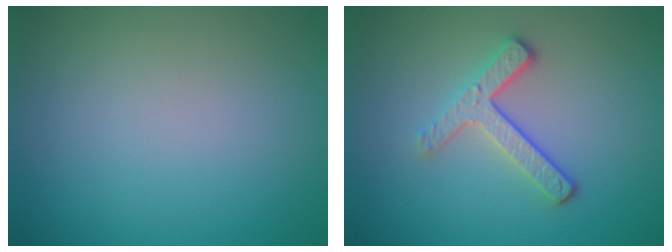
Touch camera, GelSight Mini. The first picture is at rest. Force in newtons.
{"total": 3.2, "press": 2.5, "slide": 2.0}